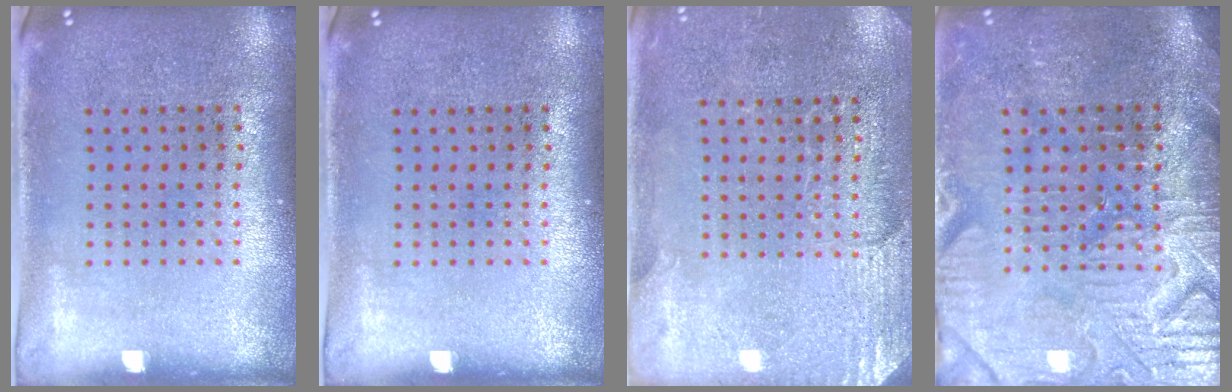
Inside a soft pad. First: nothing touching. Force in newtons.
{"total": 0.0}
{"total": 2.8, "press": 2.6, "slide": 1.0}
{"total": 4.0, "press": 3.8, "slide": 1.3}